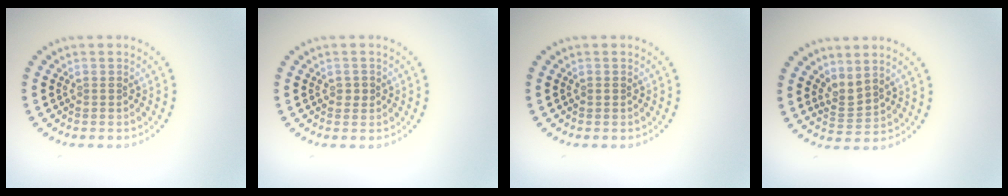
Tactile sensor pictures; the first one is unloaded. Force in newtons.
{"total": 0.8, "press": 0.8, "slide": 0.1}
{"total": 0.5, "press": 0.5, "slide": 0.2}
{"total": 2.2, "press": 1.4, "slide": 1.7}